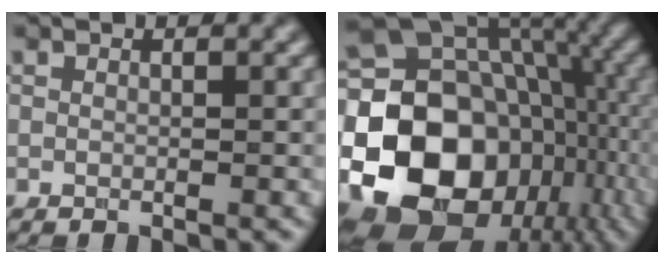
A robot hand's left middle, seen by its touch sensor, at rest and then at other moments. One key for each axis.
{"total": 18.6, "fx": -4.3, "fy": 14.6, "fz": 10.6, "tx": -0.188, "ty": -0.014, "tz": -0.064}